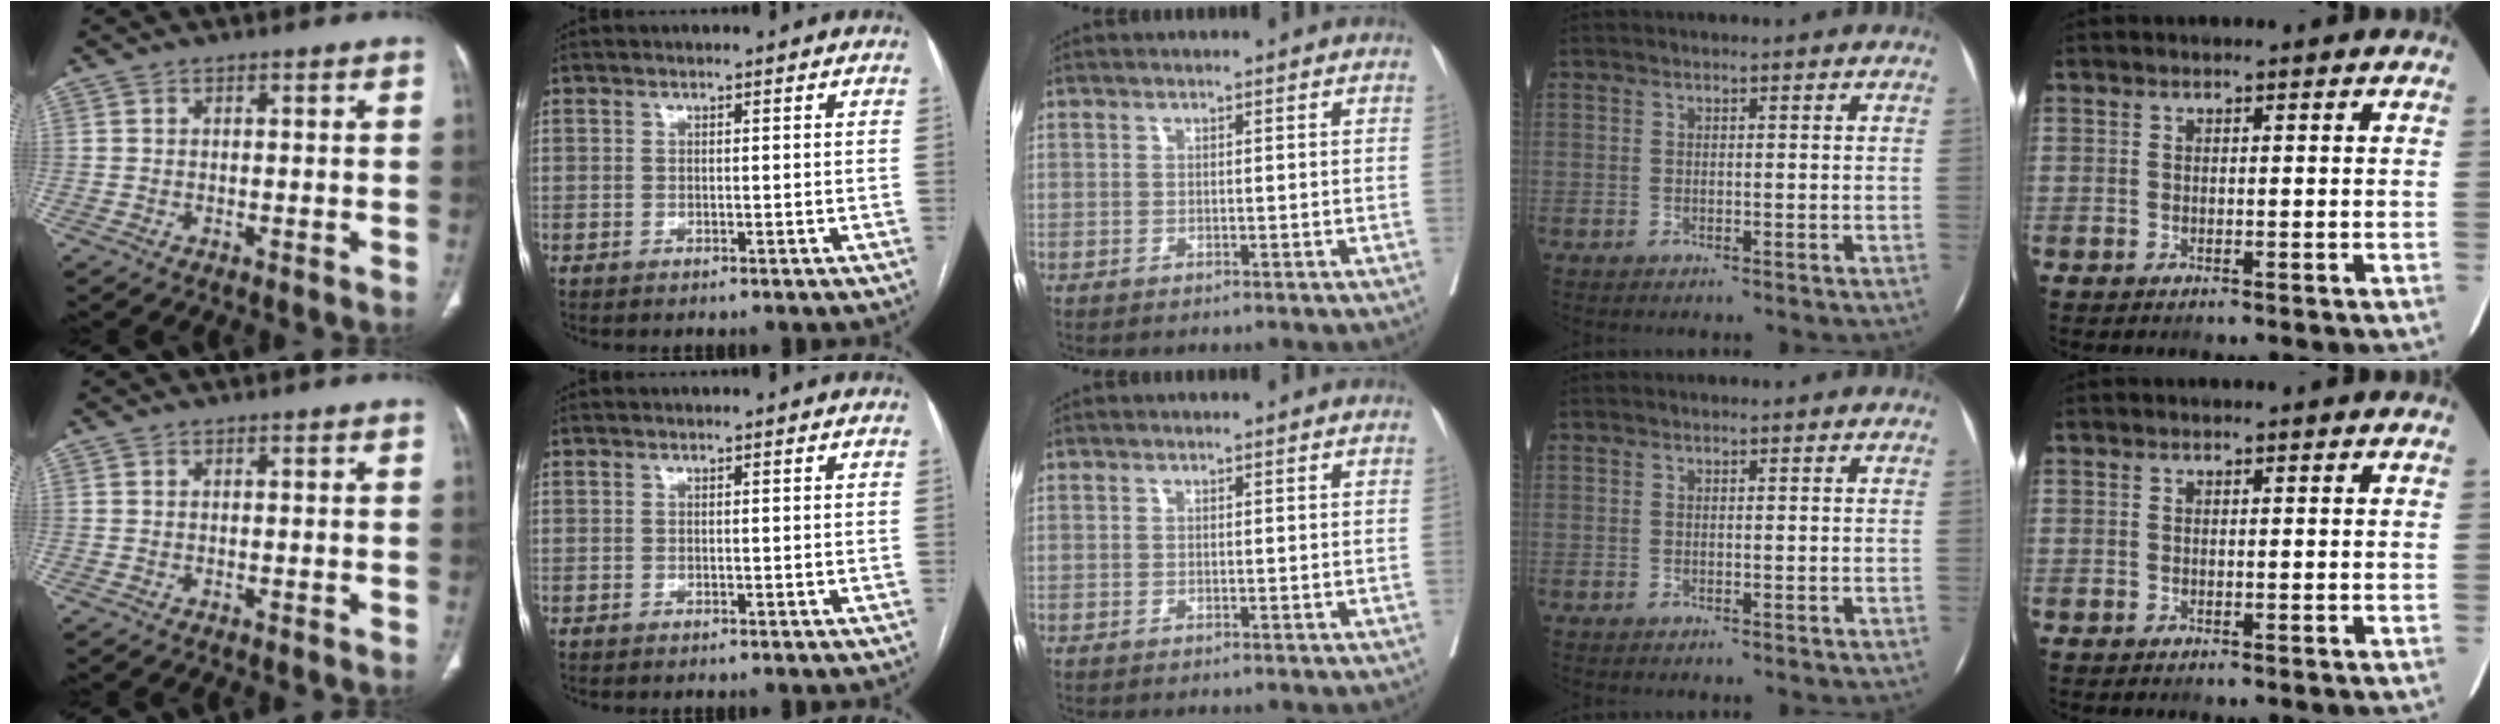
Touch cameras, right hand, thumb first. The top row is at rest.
{}